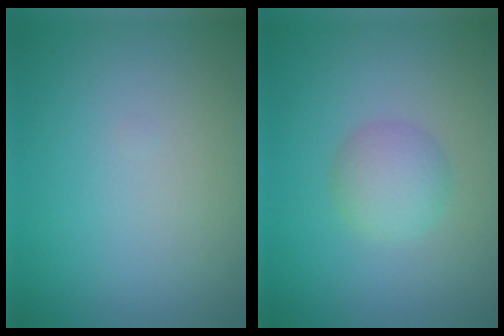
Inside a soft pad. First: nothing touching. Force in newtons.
{"total": 2.5, "press": 2.5, "slide": 0.1}